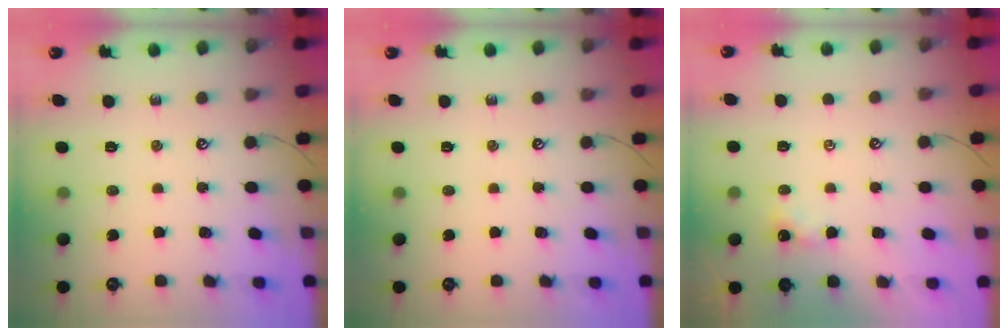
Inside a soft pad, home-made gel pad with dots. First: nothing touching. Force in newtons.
{"total": 0.0}
{"total": 1.1, "press": 1.1, "slide": 0.3}